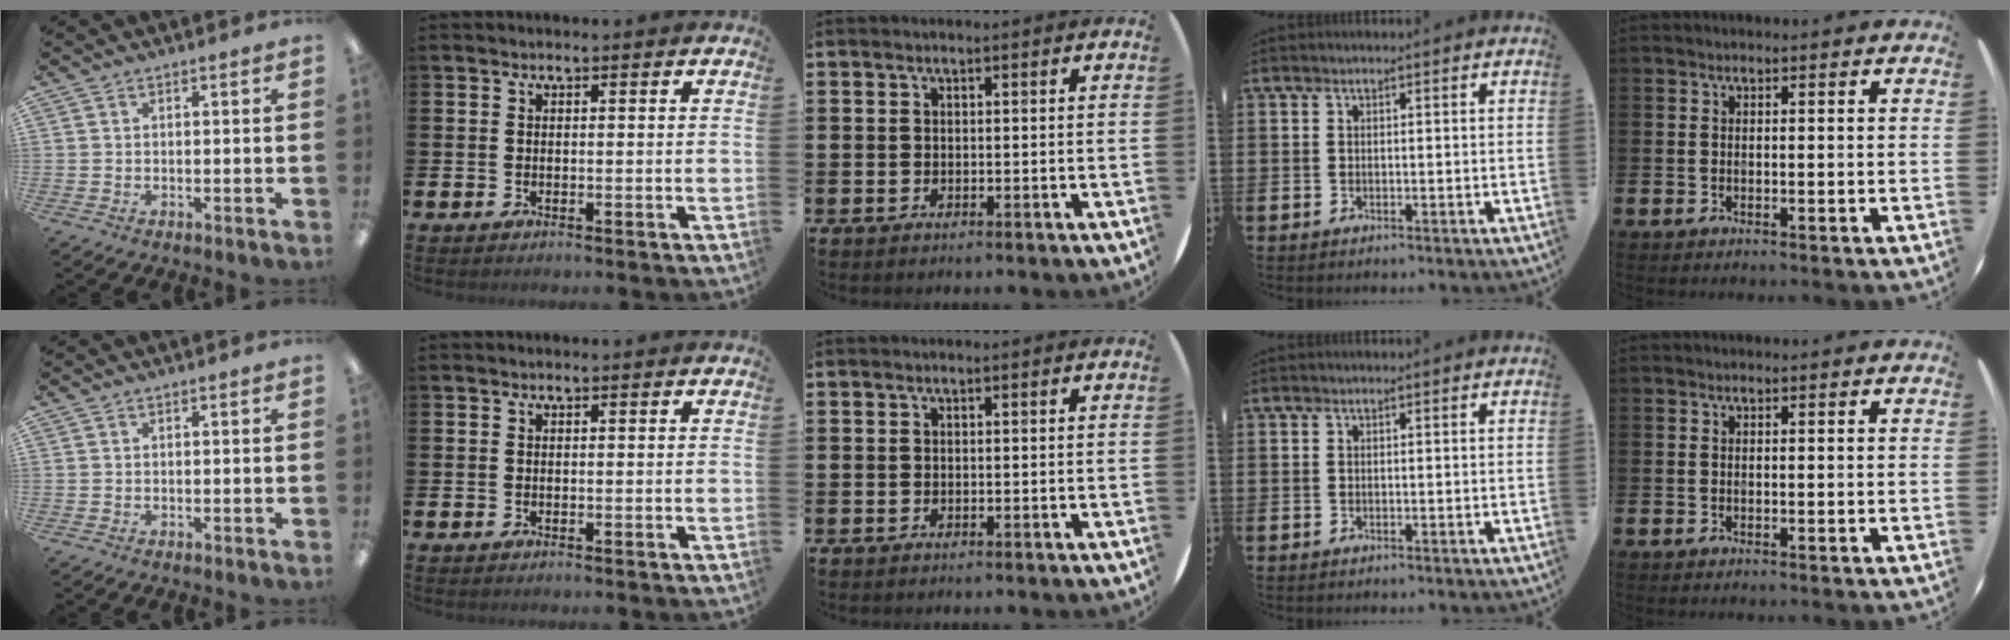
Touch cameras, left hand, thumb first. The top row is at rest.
{}